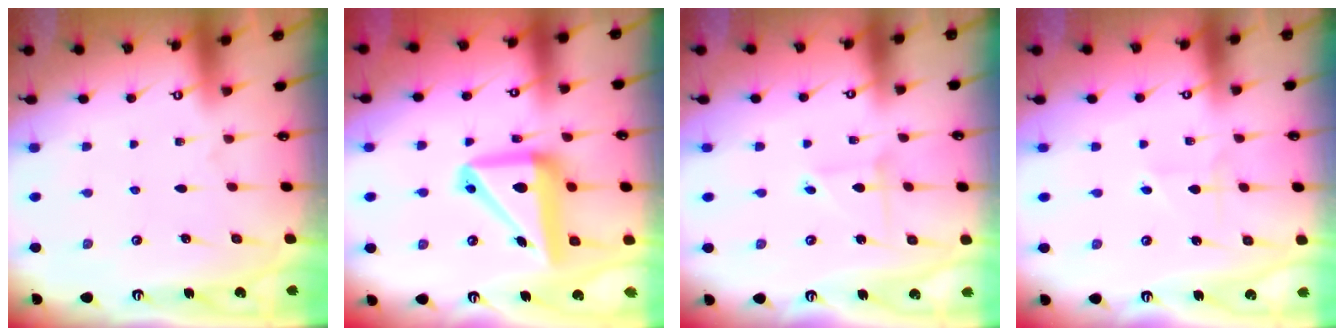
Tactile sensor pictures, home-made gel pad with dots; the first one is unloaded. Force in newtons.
{"total": 16.0, "press": 15.8, "slide": 2.8}
{"total": 2.4, "press": 2.4, "slide": 0.2}
{"total": 2.9, "press": 2.8, "slide": 0.4}